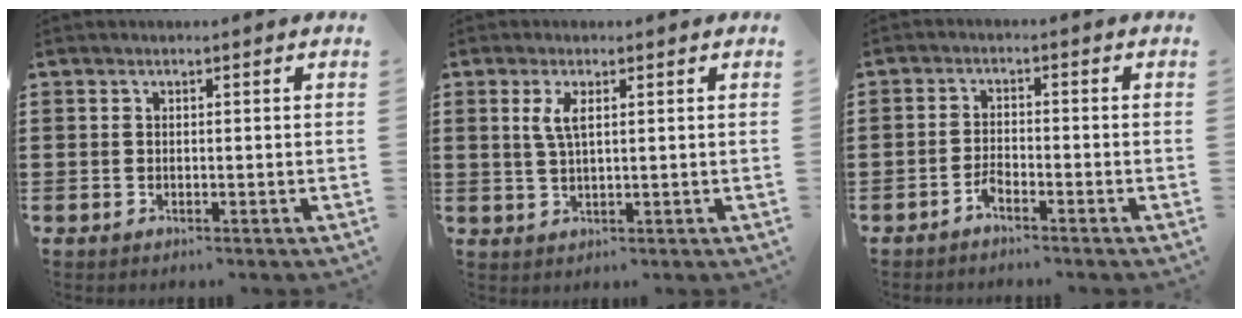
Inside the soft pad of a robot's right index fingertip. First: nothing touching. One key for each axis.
{"total": 3.2, "fx": 1.1, "fy": 1.0, "fz": 2.9, "tx": -0.060, "ty": 0.005, "tz": 0.017}
{"total": 2.2, "fx": -1.9, "fy": 0.2, "fz": 1.0, "tx": -0.021, "ty": 0.003, "tz": -0.038}